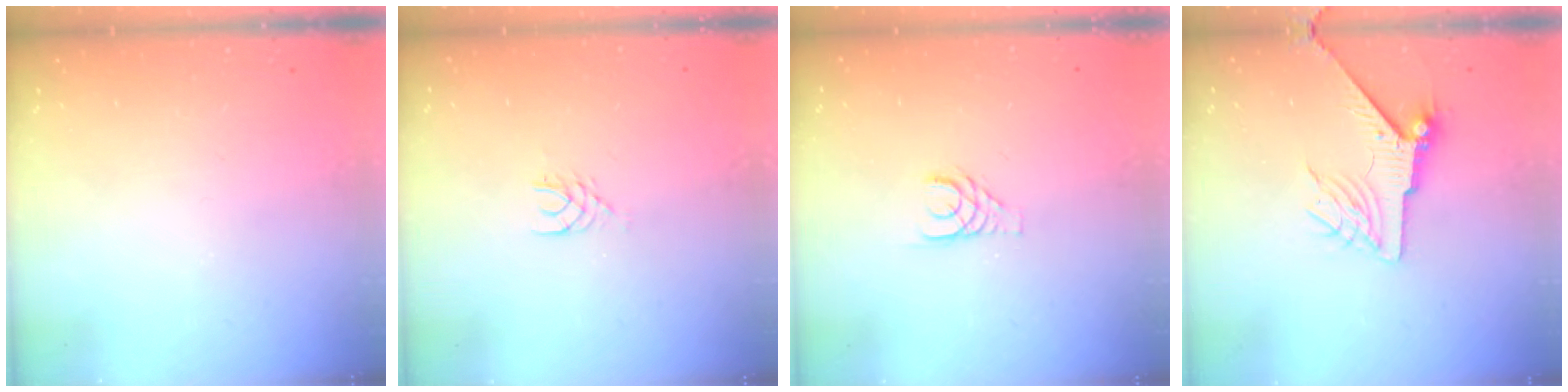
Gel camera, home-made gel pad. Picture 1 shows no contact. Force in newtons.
{"total": 3.1, "press": 3.0, "slide": 0.4}
{"total": 3.6, "press": 3.6, "slide": 0.3}
{"total": 7.0, "press": 6.9, "slide": 1.1}